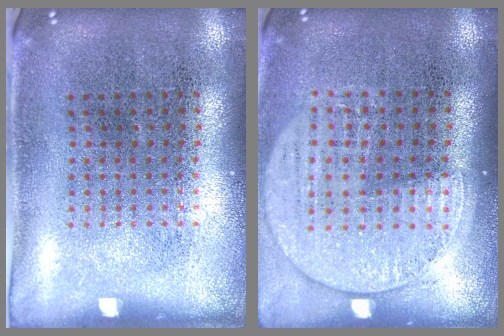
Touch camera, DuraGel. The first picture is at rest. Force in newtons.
{"total": 1.4, "press": 1.3, "slide": 0.5}